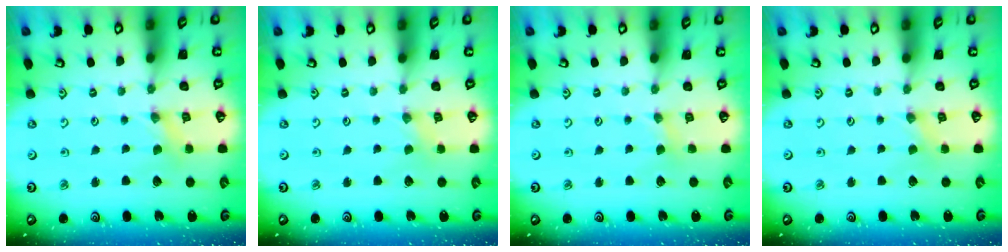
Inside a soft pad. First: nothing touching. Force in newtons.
{"total": 0.0}
{"total": 1.2, "press": 1.1, "slide": 0.3}
{"total": 0.0}